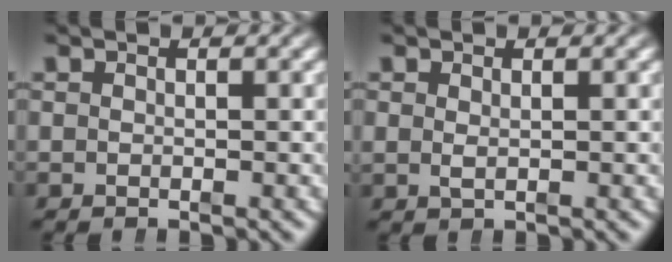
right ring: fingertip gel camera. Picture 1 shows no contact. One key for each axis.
{"total": 0.6, "fx": 0.3, "fy": -0.2, "fz": 0.5, "tx": -0.009, "ty": -0.008, "tz": 0.015}